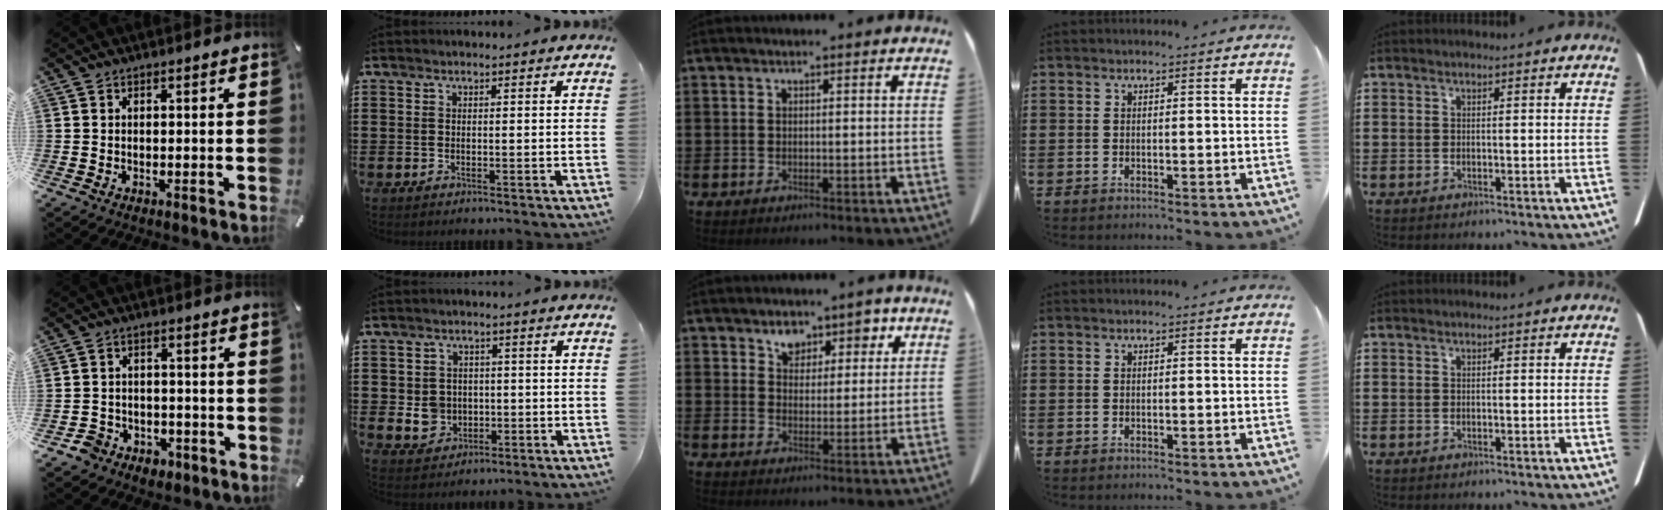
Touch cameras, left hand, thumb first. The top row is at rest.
{"thumb": {"total": 5.0, "force": [-2.6, 4.1, 1.0], "torque": [-0.028, 0.010, -0.049]}, "index": {"total": 4.1, "force": [-0.3, 3.8, 1.5], "torque": [-0.033, 0.005, -0.007]}, "middle": {"total": 5.1, "force": [3.5, 3.3, 1.5], "torque": [-0.036, 0.001, 0.060]}}